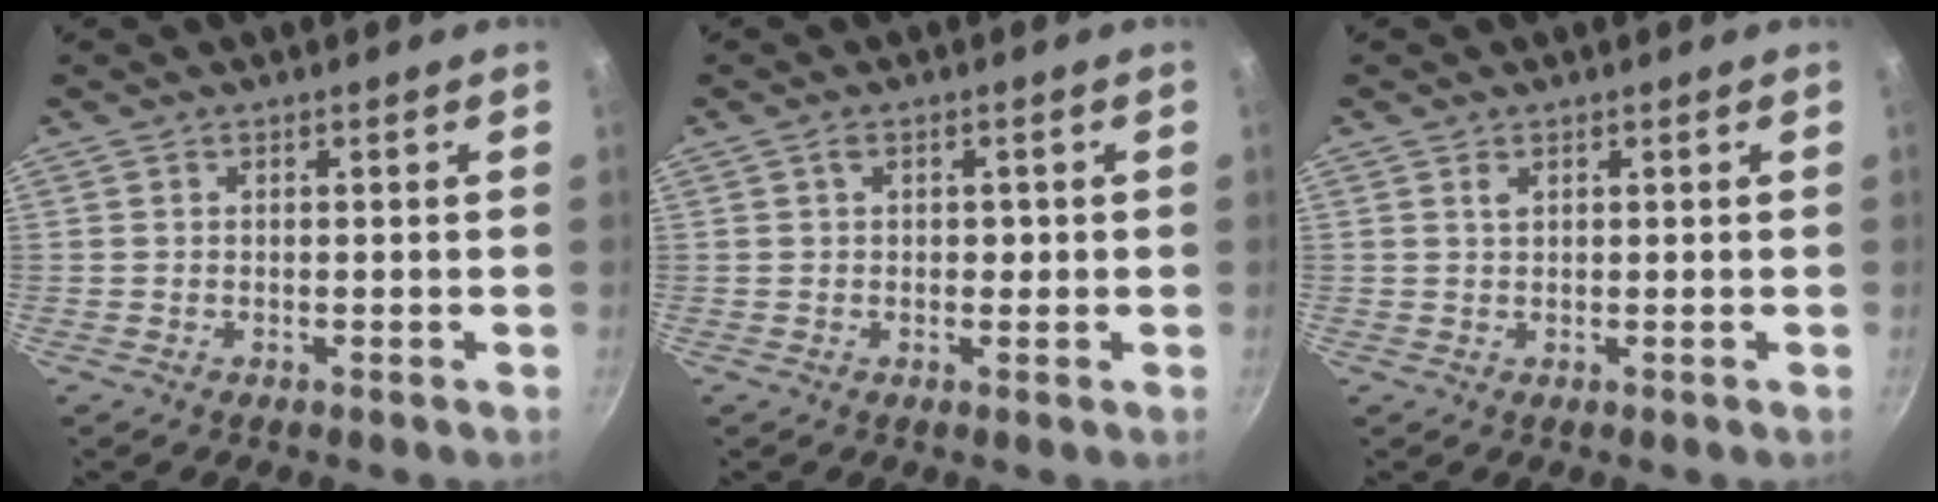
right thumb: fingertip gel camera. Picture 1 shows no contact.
{"total": 2.2, "force": [0.1, 1.3, 1.7], "torque": [-0.018, 0.002, 0.002]}
{"total": 0.9, "force": [0.5, 0.4, 0.6], "torque": [-0.011, -0.001, 0.011]}